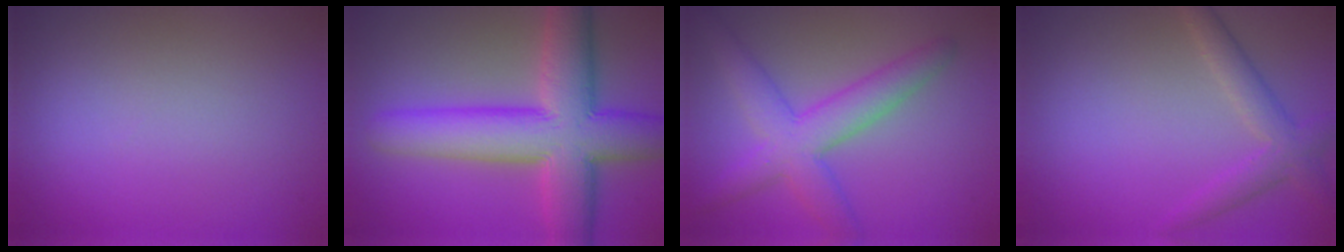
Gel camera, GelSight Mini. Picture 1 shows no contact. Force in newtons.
{"total": 10.8, "press": 10.8, "slide": 0.4}
{"total": 5.5, "press": 5.5, "slide": 0.1}
{"total": 3.0, "press": 3.0, "slide": 0.3}